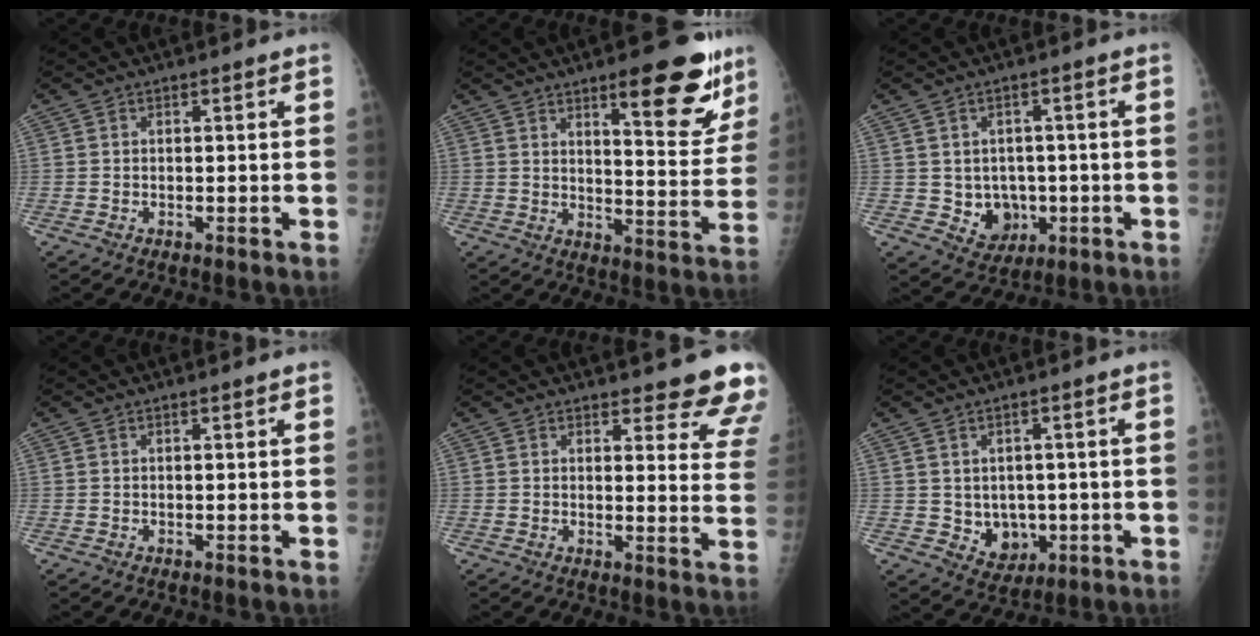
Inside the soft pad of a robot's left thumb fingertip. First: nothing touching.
{"total": 15.8, "force": [9.8, 4.6, 11.5], "torque": [-0.105, -0.062, 0.136]}
{"total": 6.8, "force": [-0.9, 5.8, 3.3], "torque": [-0.013, 0.003, 0.001]}
{"total": 0.8, "force": [0.5, 0.0, 0.5], "torque": [-0.007, 0.002, 0.006]}
{"total": 12.8, "force": [11.7, 3.1, 4.4], "torque": [-0.003, -0.087, 0.110]}
{"total": 6.1, "force": [-0.5, 5.1, 3.3], "torque": [-0.020, -0.003, 0.010]}